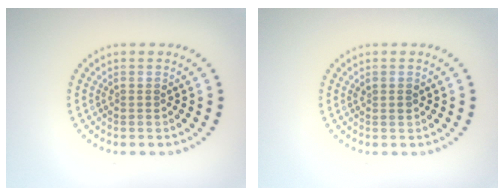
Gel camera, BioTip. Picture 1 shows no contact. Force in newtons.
{"total": 0.7, "press": 0.6, "slide": 0.2}